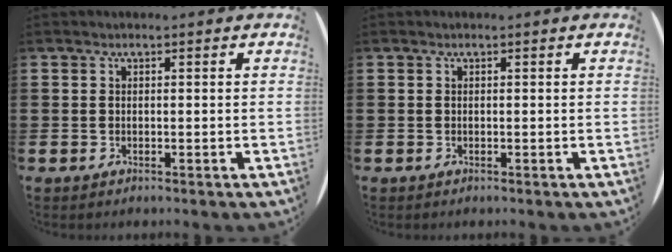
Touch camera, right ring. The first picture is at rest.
{"total": 0.0}